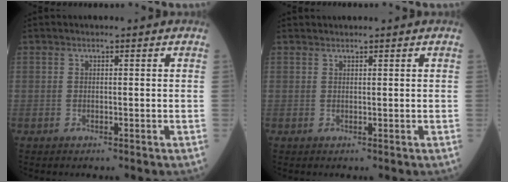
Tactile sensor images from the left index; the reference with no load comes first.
{"total": 0.9, "force": [0.9, 0.0, 0.1], "torque": [-0.003, 0.015, 0.021]}